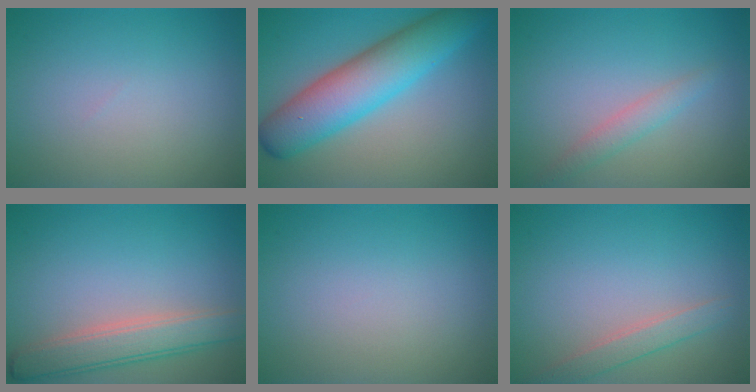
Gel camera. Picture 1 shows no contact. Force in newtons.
{"total": 8.3, "press": 8.3, "slide": 0.1}
{"total": 1.6, "press": 1.6, "slide": 0.1}
{"total": 4.2, "press": 4.2, "slide": 0.2}
{"total": 0.0}
{"total": 1.9, "press": 1.9, "slide": 0.1}